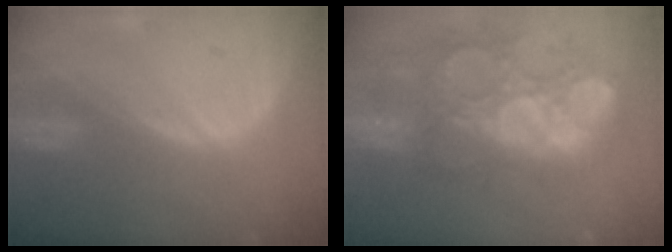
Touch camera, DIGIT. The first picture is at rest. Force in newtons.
{"total": 12.4, "press": 11.6, "slide": 4.3}